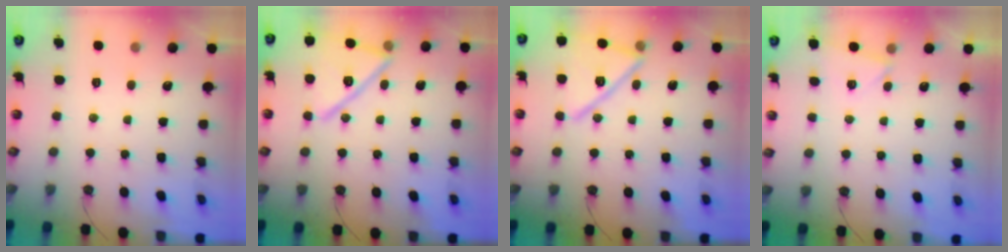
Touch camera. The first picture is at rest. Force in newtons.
{"total": 16.8, "press": 16.8, "slide": 0.3}
{"total": 15.6, "press": 15.6, "slide": 0.5}
{"total": 3.9, "press": 2.9, "slide": 2.6}